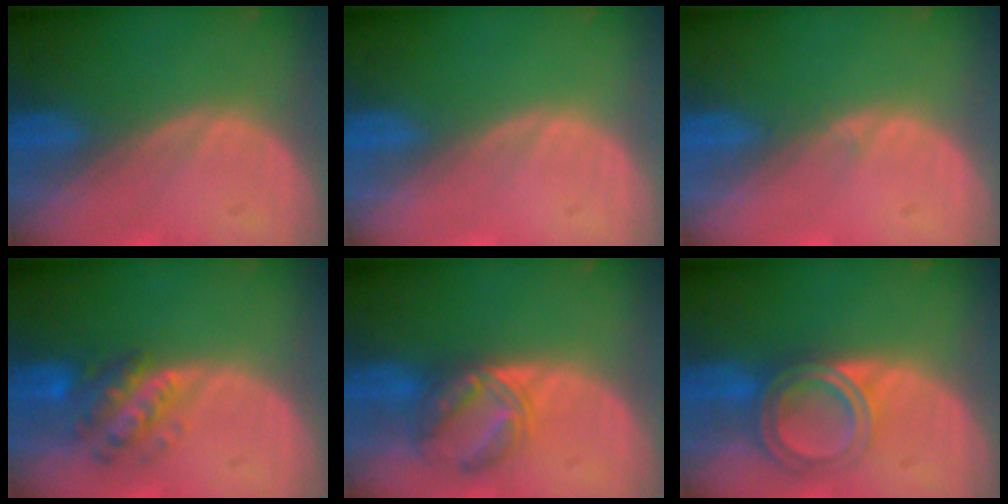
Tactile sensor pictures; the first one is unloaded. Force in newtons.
{"total": 0.0}
{"total": 0.6, "press": 0.2, "slide": 0.5}
{"total": 5.7, "press": 5.5, "slide": 1.4}
{"total": 6.0, "press": 5.9, "slide": 1.2}
{"total": 6.4, "press": 5.4, "slide": 3.5}